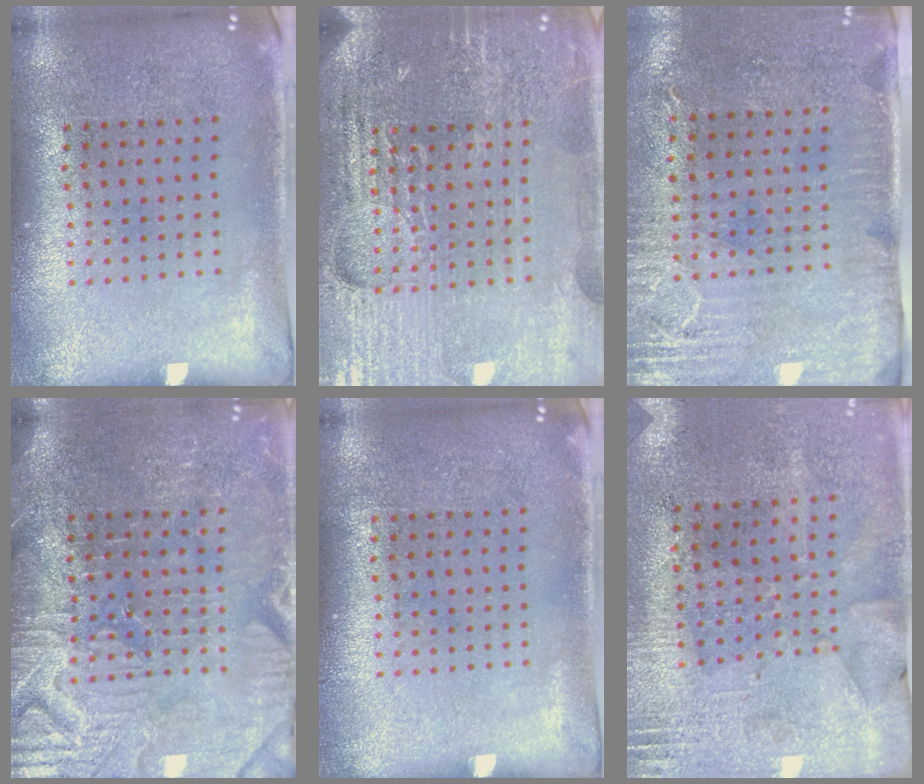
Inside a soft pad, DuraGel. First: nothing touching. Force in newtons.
{"total": 4.9, "press": 4.6, "slide": 1.8}
{"total": 2.9, "press": 2.4, "slide": 1.6}
{"total": 4.0, "press": 3.8, "slide": 1.3}
{"total": 0.0}
{"total": 2.7, "press": 2.3, "slide": 1.5}